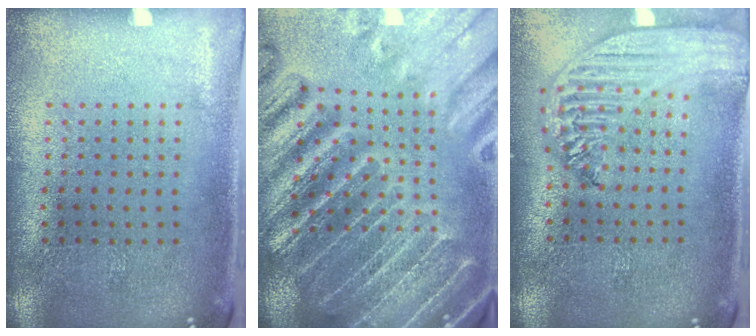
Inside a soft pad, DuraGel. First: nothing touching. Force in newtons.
{"total": 4.8, "press": 4.3, "slide": 2.1}
{"total": 2.8, "press": 2.2, "slide": 1.6}